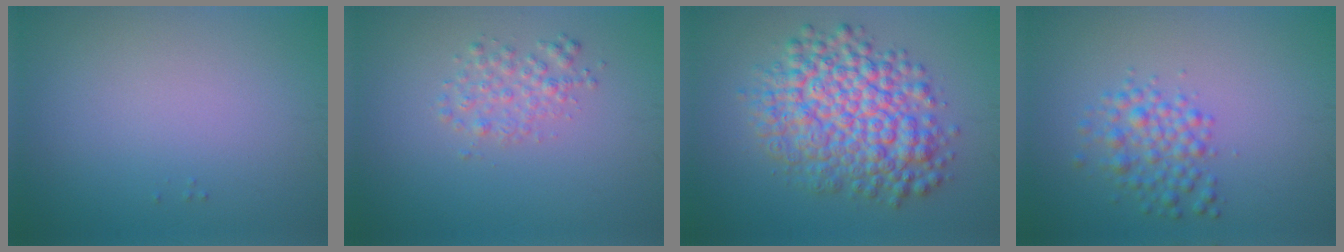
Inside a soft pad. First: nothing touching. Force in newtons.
{"total": 2.0, "press": 2.0, "slide": 0.1}
{"total": 8.7, "press": 8.7, "slide": 0.2}
{"total": 2.8, "press": 2.8, "slide": 0.0}